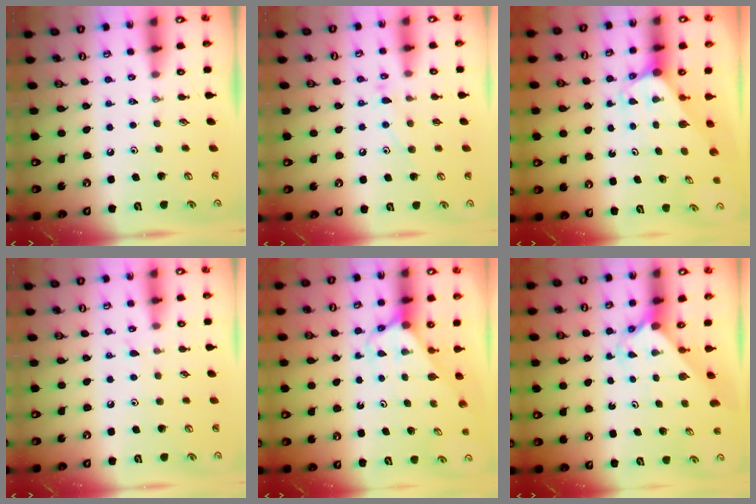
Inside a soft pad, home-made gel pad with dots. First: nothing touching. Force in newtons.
{"total": 7.9, "press": 7.8, "slide": 0.5}
{"total": 1.8, "press": 1.8, "slide": 0.1}
{"total": 7.0, "press": 7.0, "slide": 0.7}
{"total": 3.0, "press": 3.0, "slide": 0.2}
{"total": 2.3, "press": 2.3, "slide": 0.2}